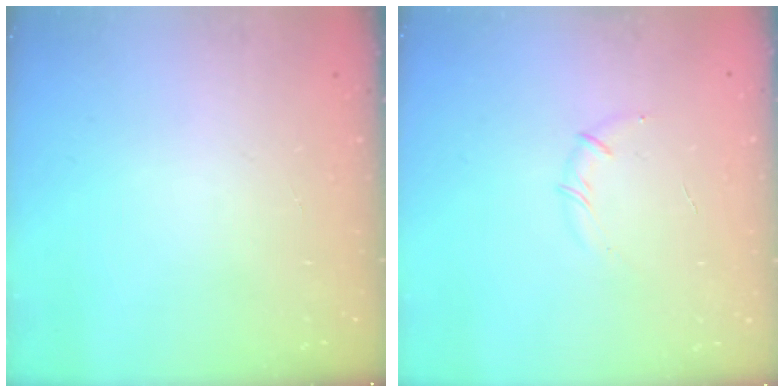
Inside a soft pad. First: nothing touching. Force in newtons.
{"total": 3.8, "press": 3.7, "slide": 0.9}